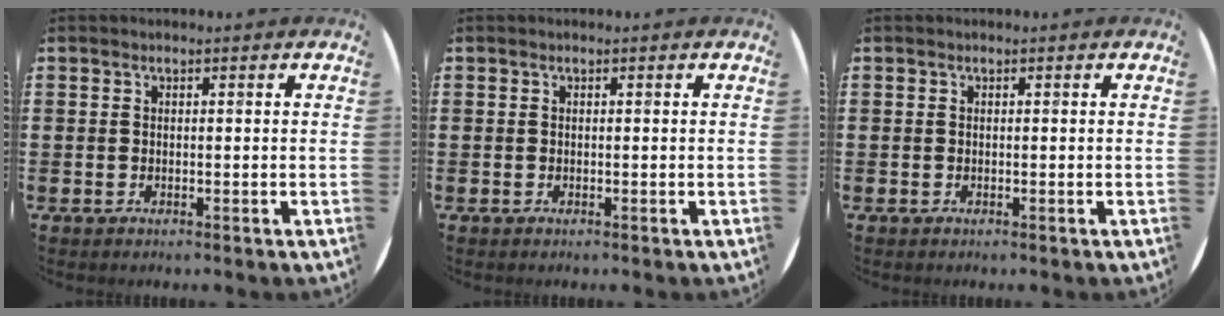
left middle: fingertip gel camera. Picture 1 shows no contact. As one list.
[{"total": 0.0}, {"total": 0.0}]